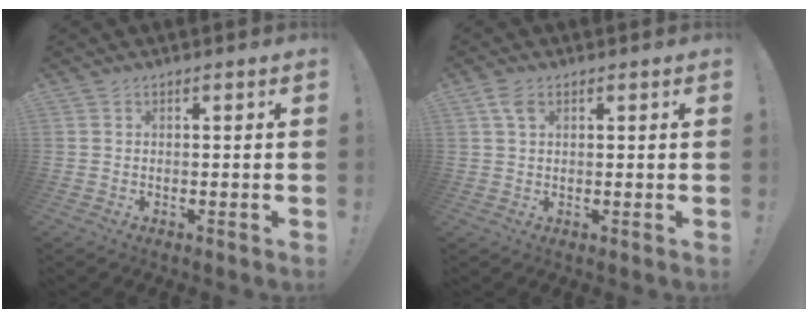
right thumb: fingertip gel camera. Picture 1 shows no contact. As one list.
[{"total": 3.8, "force": [1.5, 2.1, 2.7], "torque": [-0.056, 0.004, 0.030]}]